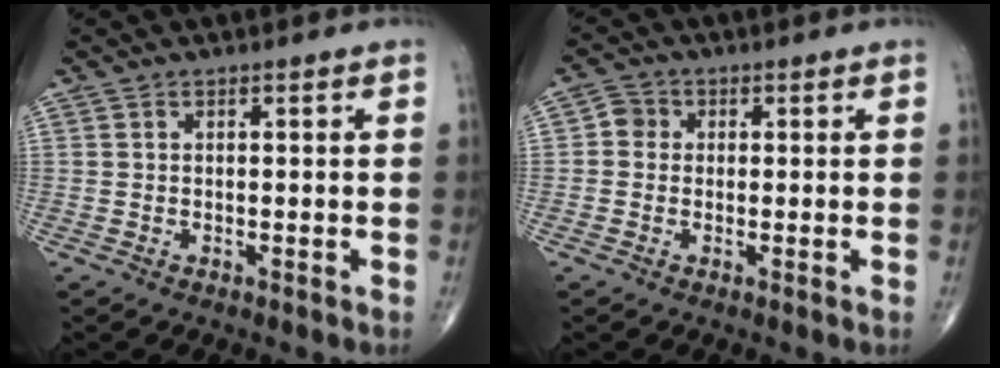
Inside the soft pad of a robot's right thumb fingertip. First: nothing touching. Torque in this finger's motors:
{"motor_torque": [-0.44, -0.06, -0.12, 0.00, 0.00]}